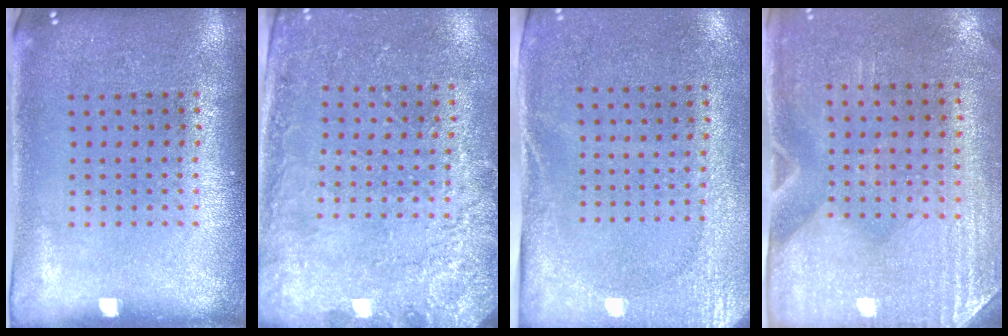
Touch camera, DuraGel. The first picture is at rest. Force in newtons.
{"total": 2.5, "press": 2.4, "slide": 0.8}
{"total": 2.7, "press": 2.1, "slide": 1.6}
{"total": 2.9, "press": 2.5, "slide": 1.4}